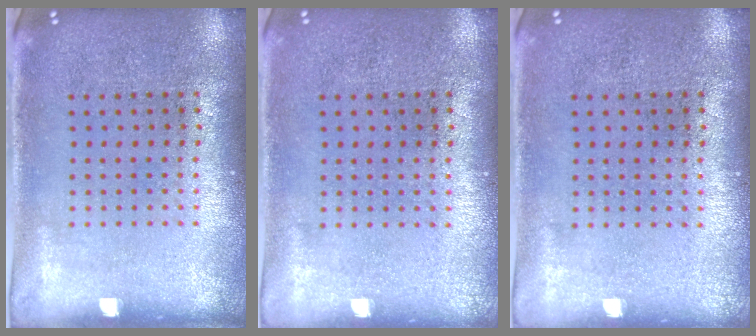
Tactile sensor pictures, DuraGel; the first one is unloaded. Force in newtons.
{"total": 0.0}
{"total": 0.0}